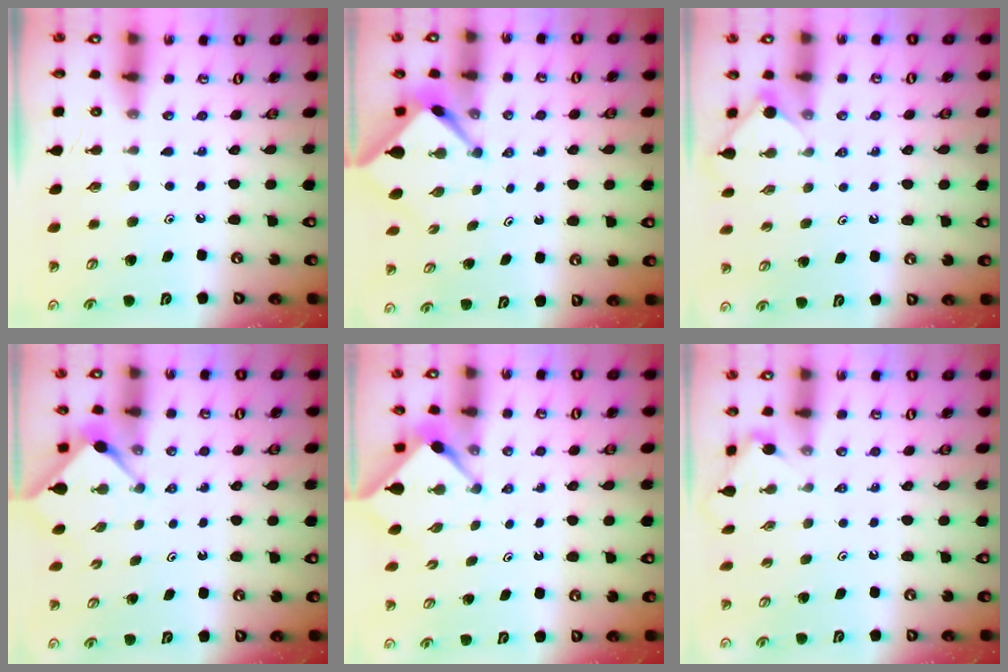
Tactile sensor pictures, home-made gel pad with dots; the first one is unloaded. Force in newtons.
{"total": 2.5, "press": 2.5, "slide": 0.3}
{"total": 2.9, "press": 2.8, "slide": 0.5}
{"total": 2.9, "press": 2.9, "slide": 0.4}
{"total": 2.9, "press": 2.9, "slide": 0.2}
{"total": 1.1, "press": 1.1, "slide": 0.3}